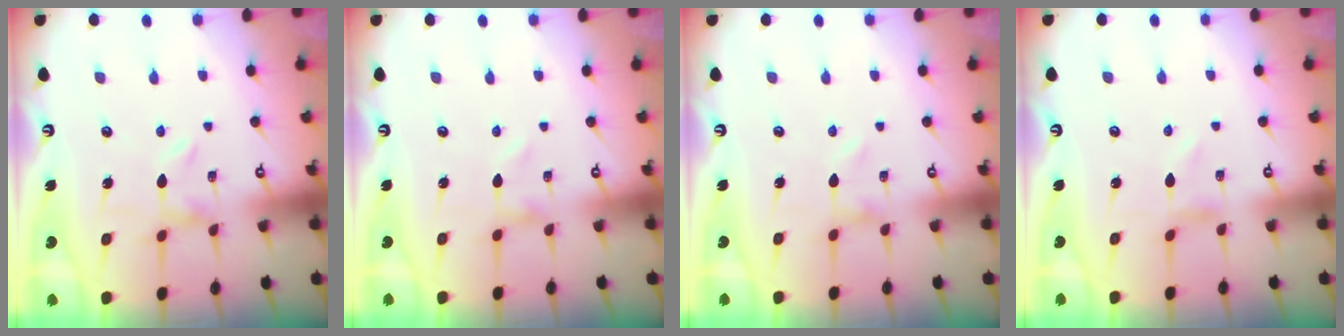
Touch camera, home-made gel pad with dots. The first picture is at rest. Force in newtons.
{"total": 0.0}
{"total": 0.0}
{"total": 0.6, "press": 0.6, "slide": 0.2}